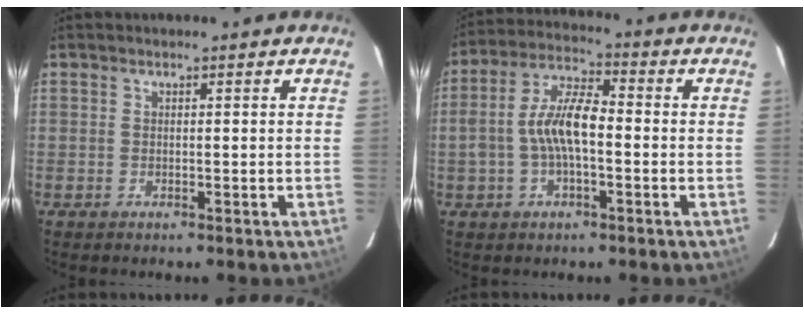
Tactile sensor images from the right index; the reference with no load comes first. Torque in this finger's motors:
{"motor_torque": [0.41, -0.09, 0.34, 0.13]}